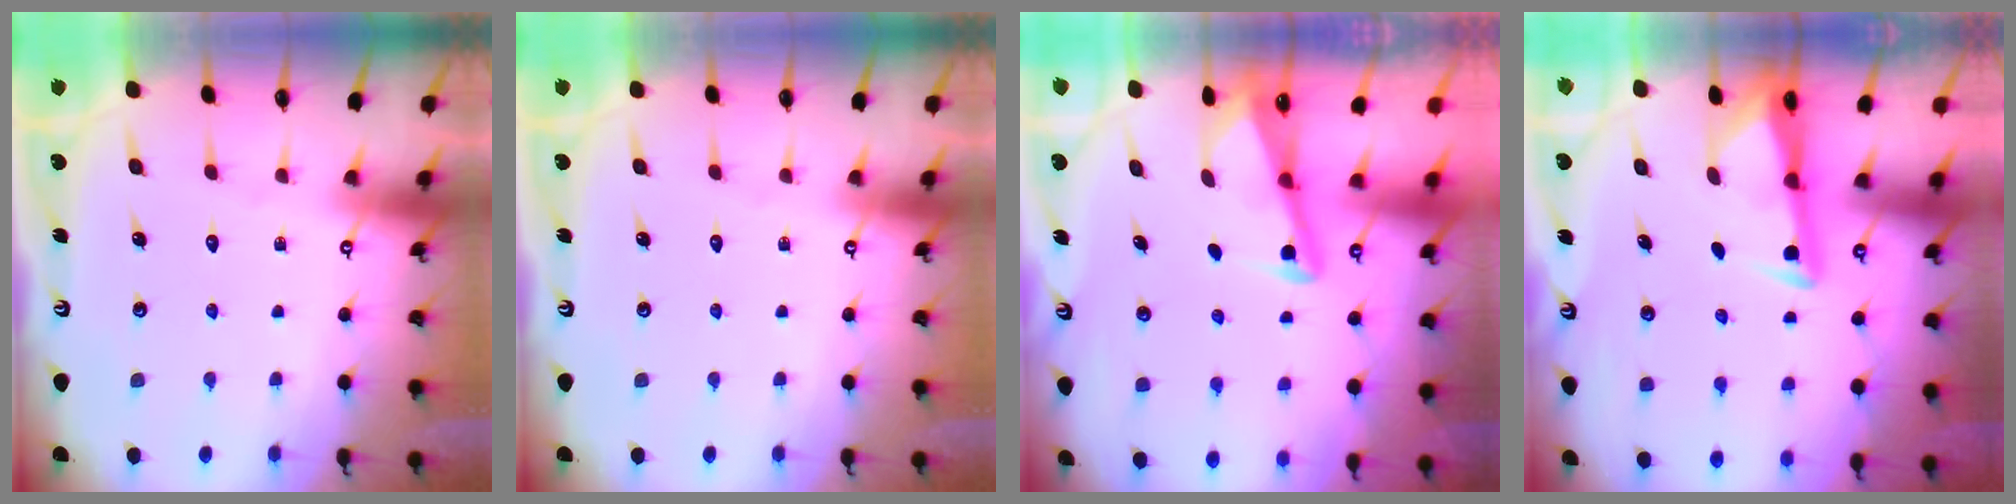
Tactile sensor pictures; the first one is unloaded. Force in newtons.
{"total": 0.0}
{"total": 2.9, "press": 2.8, "slide": 0.4}
{"total": 3.3, "press": 3.2, "slide": 0.5}